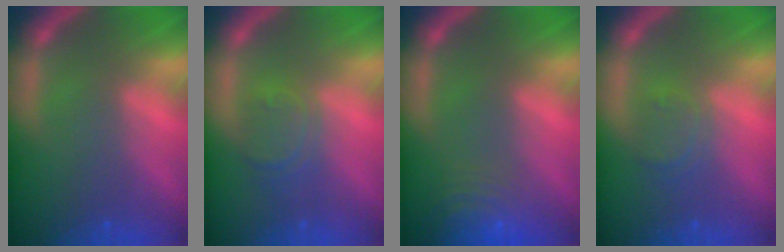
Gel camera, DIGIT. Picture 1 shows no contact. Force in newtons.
{"total": 3.0}
{"total": 8.0}
{"total": 2.4}